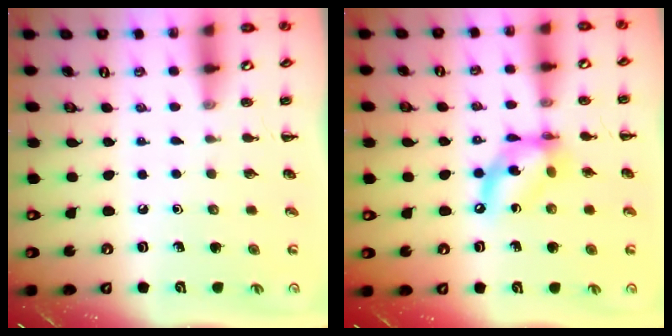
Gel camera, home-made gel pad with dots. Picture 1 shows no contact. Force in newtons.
{"total": 12.1, "press": 11.7, "slide": 3.0}